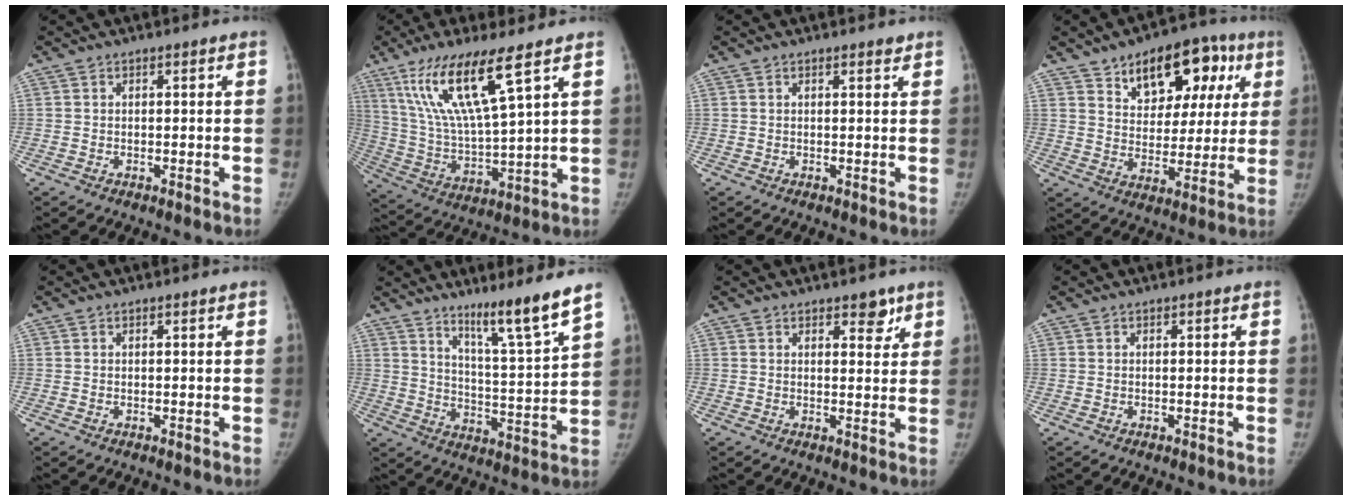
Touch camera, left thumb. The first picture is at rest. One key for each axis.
{"total": 16.3, "fx": 9.1, "fy": 2.5, "fz": 13.4, "tx": -0.273, "ty": -0.040, "tz": 0.184}
{"total": 0.8, "fx": 0.7, "fy": 0.1, "fz": 0.4, "tx": -0.005, "ty": -0.007, "tz": 0.011}
{"total": 16.9, "fx": 8.5, "fy": 10.0, "fz": 10.6, "tx": -0.092, "ty": -0.014, "tz": 0.125}
{"total": 0.0}
{"total": 12.0, "fx": 8.9, "fy": -0.5, "fz": 7.9, "tx": -0.122, "ty": -0.072, "tz": 0.149}
{"total": 3.5, "fx": 2.4, "fy": 1.7, "fz": 1.9, "tx": -0.002, "ty": -0.014, "tz": 0.032}
{"total": 0.0}